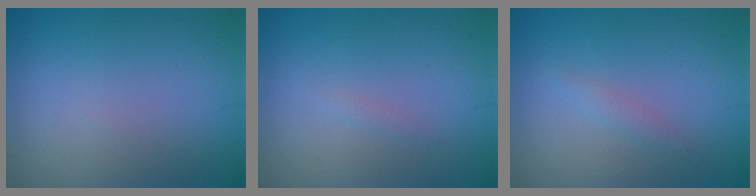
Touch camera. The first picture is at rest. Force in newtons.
{"total": 0.5, "press": 0.5, "slide": 0.0}
{"total": 1.1, "press": 1.1, "slide": 0.0}